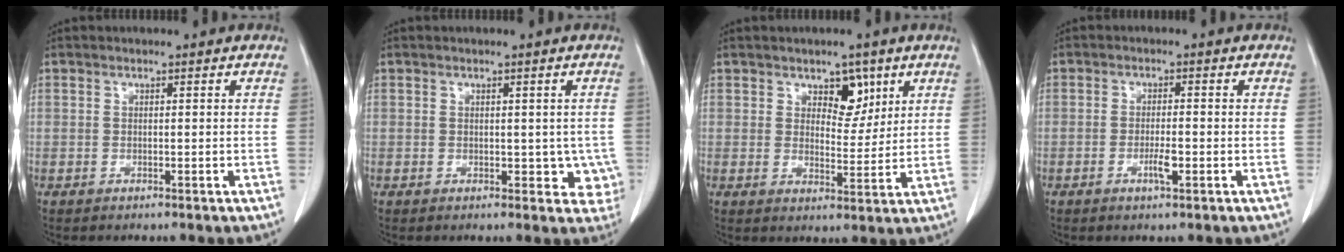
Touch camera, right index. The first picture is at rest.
{"total": 4.1, "force": [-0.3, 2.8, 2.9], "torque": [-0.012, 0.005, 0.000]}
{"total": 5.1, "force": [2.9, 2.9, 3.1], "torque": [-0.034, -0.001, 0.044]}
{"total": 2.9, "force": [-1.2, 0.4, 2.6], "torque": [-0.047, 0.000, -0.019]}